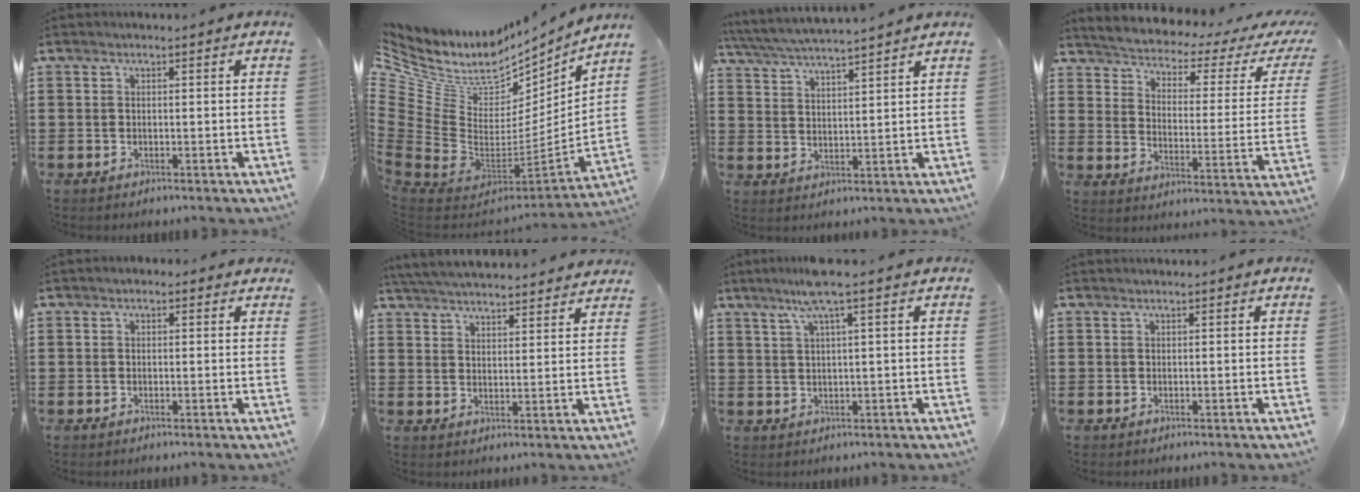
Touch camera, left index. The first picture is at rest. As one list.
[{"total": 8.8, "force": [5.6, 6.0, 3.1], "torque": [-0.120, -0.064, 0.099]}, {"total": 4.0, "force": [3.8, -0.5, 1.2], "torque": [-0.037, -0.023, 0.064]}, {"total": 2.0, "force": [1.6, -0.1, 1.1], "torque": [-0.039, -0.031, 0.016]}, {"total": 0.7, "force": [-0.2, 0.5, 0.5], "torque": [-0.009, 0.005, -0.006]}, {"total": 4.8, "force": [4.7, -0.2, 1.0], "torque": [-0.033, -0.023, 0.085]}, {"total": 5.0, "force": [2.4, -0.5, 4.4], "torque": [-0.089, 0.003, 0.039]}, {"total": 0.0}]